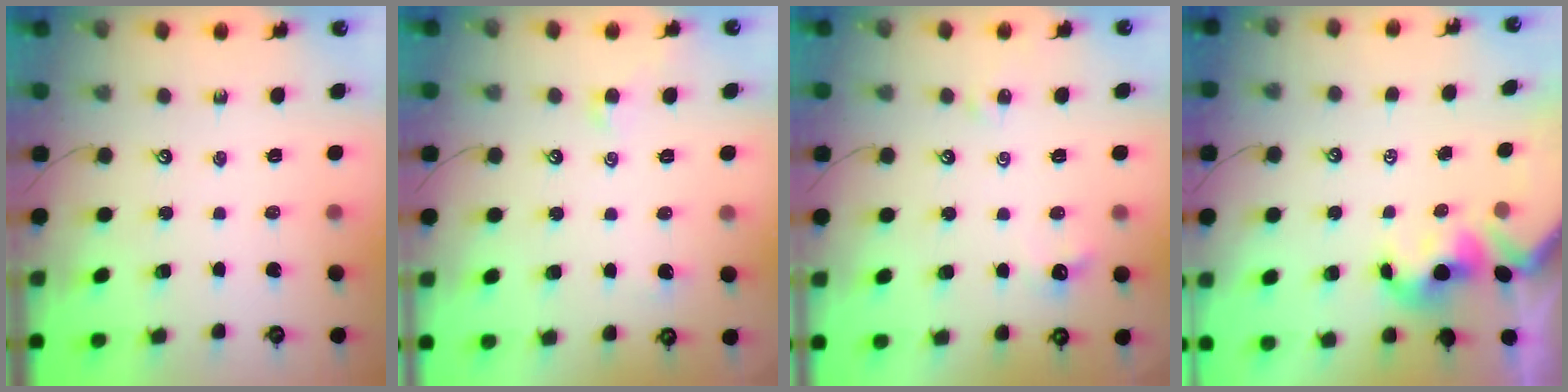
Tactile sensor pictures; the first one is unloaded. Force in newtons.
{"total": 0.8, "press": 0.5, "slide": 0.5}
{"total": 2.3, "press": 2.2, "slide": 0.6}
{"total": 1.5, "press": 1.3, "slide": 0.7}